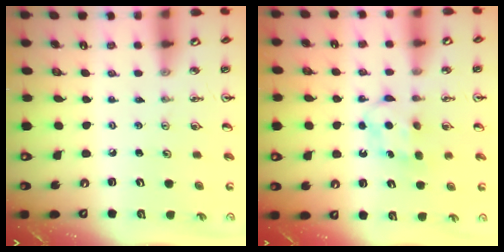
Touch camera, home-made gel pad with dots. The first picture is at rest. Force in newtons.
{"total": 6.3, "press": 6.3, "slide": 0.6}